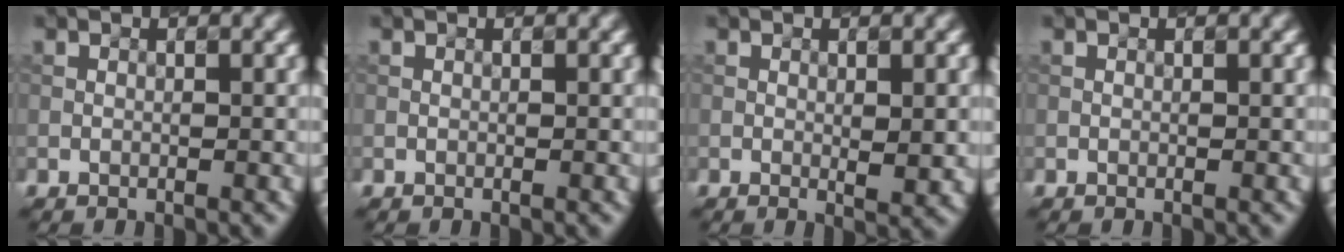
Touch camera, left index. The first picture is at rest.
{"total": 0.0}
{"total": 2.3, "force": [-0.1, 0.6, 2.2], "torque": [-0.035, -0.006, 0.001]}
{"total": 0.0}